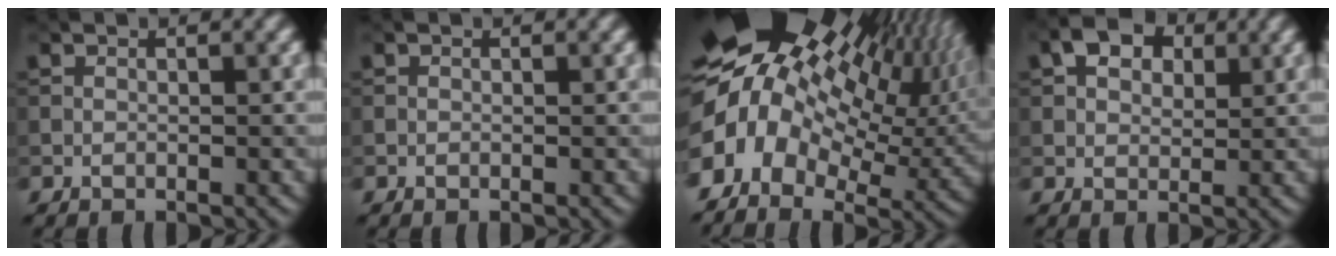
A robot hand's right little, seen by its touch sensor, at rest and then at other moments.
{"total": 0.0}
{"total": 17.6, "force": [2.2, 11.5, 13.2], "torque": [-0.200, -0.005, 0.071]}
{"total": 3.9, "force": [1.6, 2.7, 2.4], "torque": [-0.042, 0.006, 0.024]}